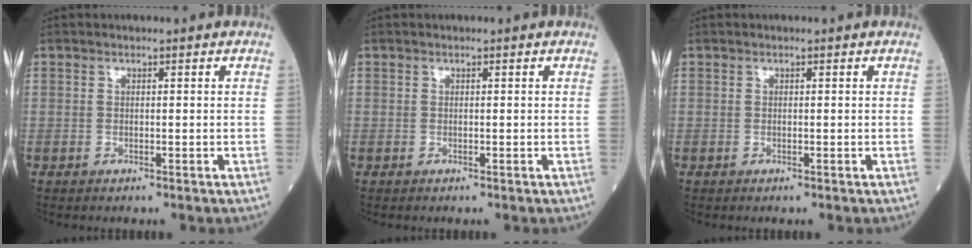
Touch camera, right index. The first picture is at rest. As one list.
[{"total": 0.0}, {"total": 0.0}]